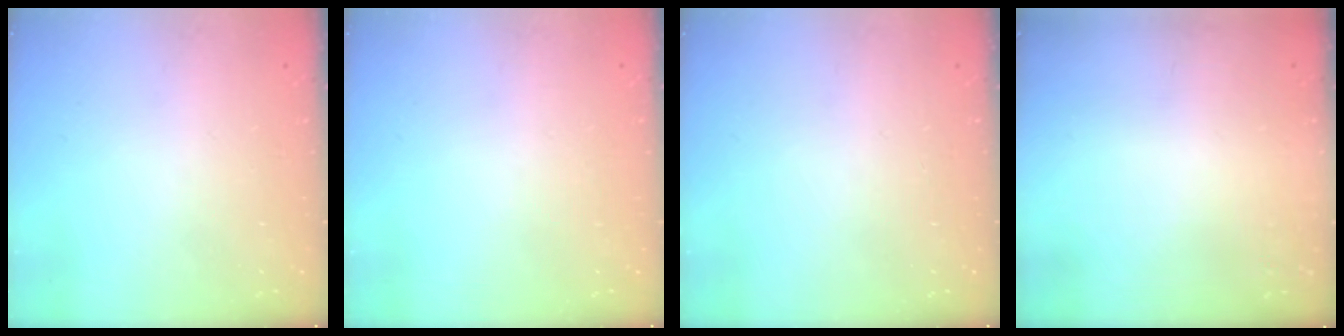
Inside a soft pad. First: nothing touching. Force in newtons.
{"total": 0.0}
{"total": 0.0}
{"total": 3.2, "press": 3.0, "slide": 1.1}